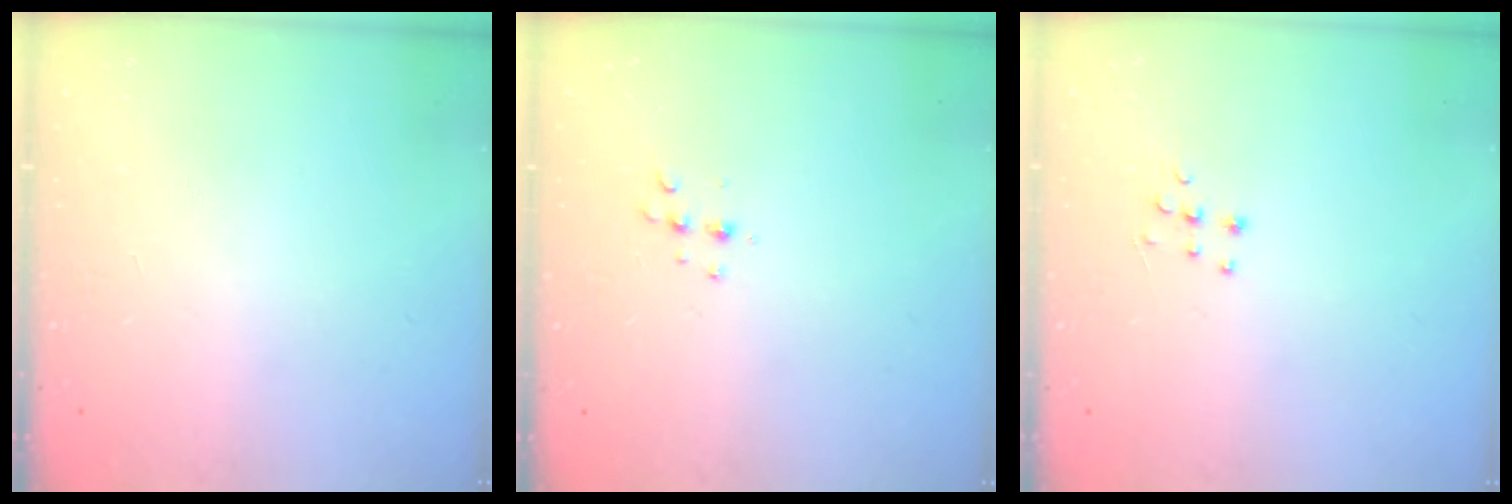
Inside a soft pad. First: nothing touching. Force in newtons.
{"total": 4.3, "press": 4.2, "slide": 0.8}
{"total": 3.7, "press": 3.7, "slide": 0.2}